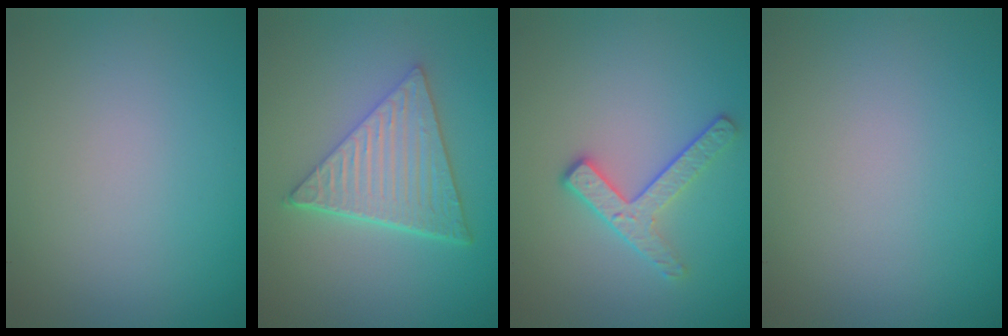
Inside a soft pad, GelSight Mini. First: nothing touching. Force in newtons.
{"total": 6.1, "press": 4.5, "slide": 4.1}
{"total": 2.8, "press": 2.4, "slide": 1.4}
{"total": 0.0}